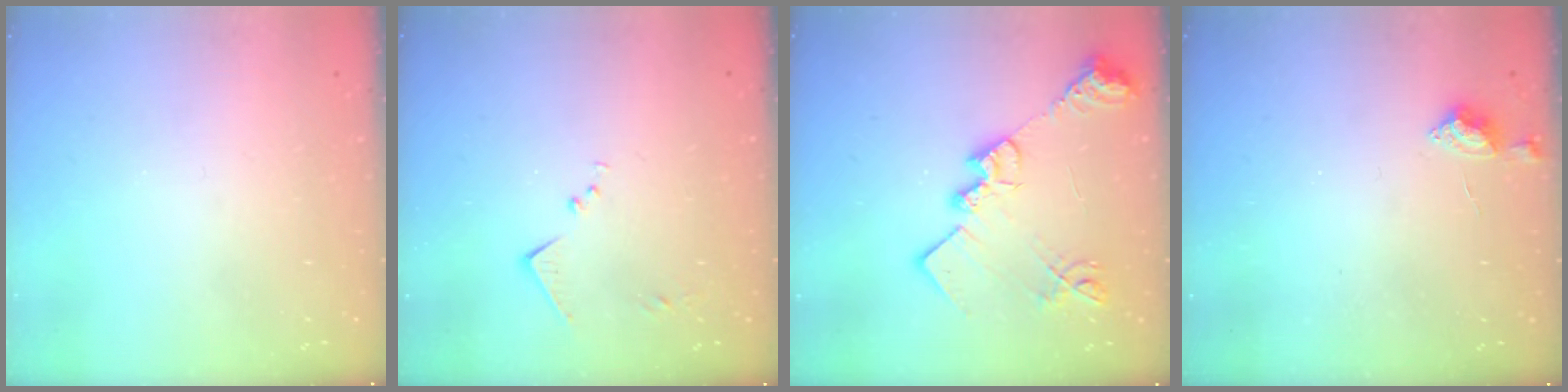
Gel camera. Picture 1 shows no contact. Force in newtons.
{"total": 6.9, "press": 6.9, "slide": 0.5}
{"total": 18.5, "press": 18.4, "slide": 1.3}
{"total": 5.2, "press": 5.2, "slide": 0.6}